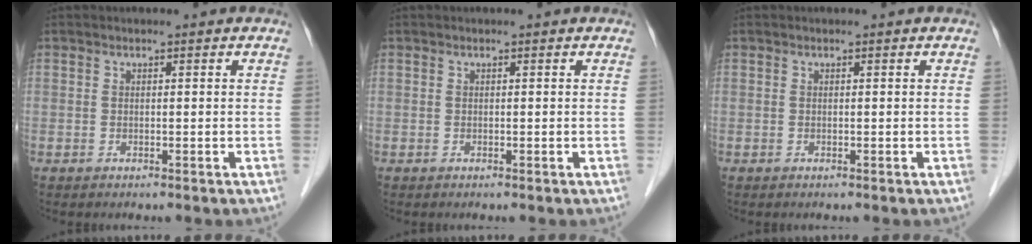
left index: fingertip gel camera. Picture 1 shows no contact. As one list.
[{"total": 0.0}, {"total": 0.0}]